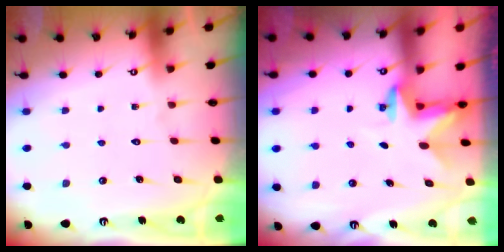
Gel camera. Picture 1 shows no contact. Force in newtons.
{"total": 2.4, "press": 2.3, "slide": 0.4}